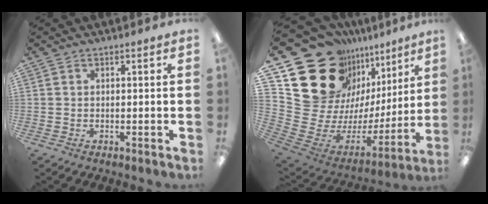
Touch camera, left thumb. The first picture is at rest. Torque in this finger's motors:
{"motor_torque": [2.48, 2.52, 1.14, -1.63, 0.07]}